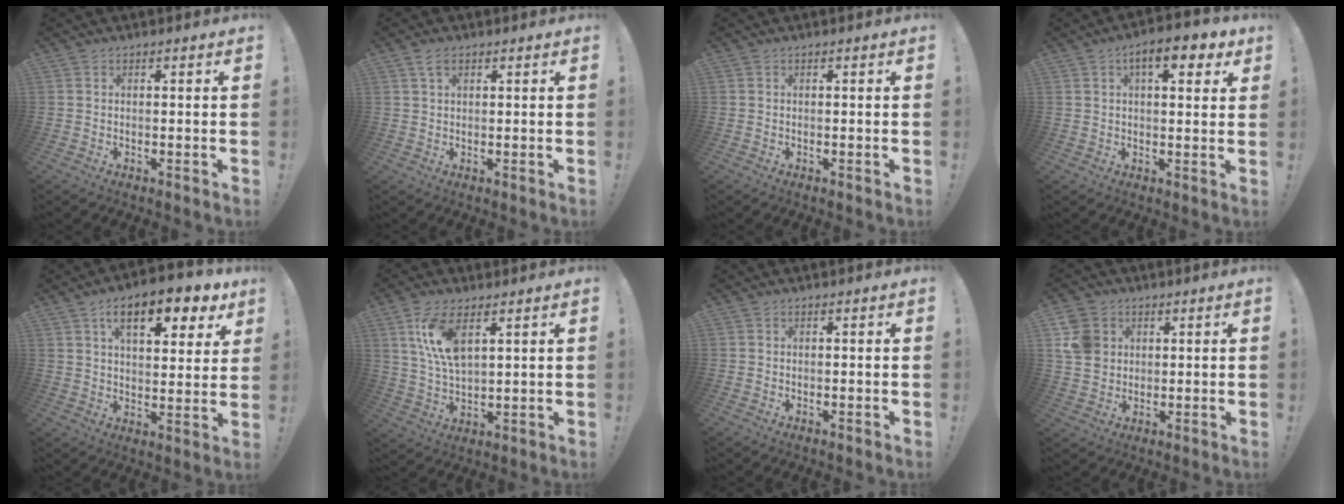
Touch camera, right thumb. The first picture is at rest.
{"total": 3.3, "force": [1.9, 1.7, 2.2], "torque": [-0.032, -0.004, 0.033]}
{"total": 0.0}
{"total": 8.8, "force": [4.1, 3.3, 7.1], "torque": [-0.096, -0.008, 0.063]}
{"total": 14.3, "force": [7.5, 6.2, 10.5], "torque": [-0.148, -0.036, 0.121]}
{"total": 11.1, "force": [5.3, 4.8, 8.5], "torque": [-0.175, -0.015, 0.097]}
{"total": 0.0}
{"total": 8.8, "force": [2.8, 7.6, 3.6], "torque": [-0.066, -0.006, 0.057]}